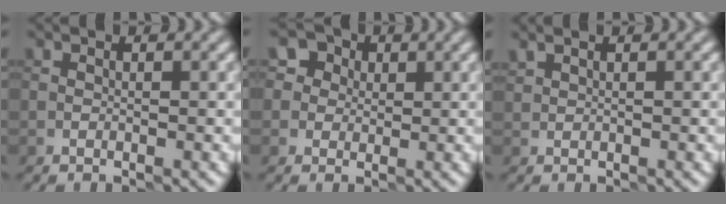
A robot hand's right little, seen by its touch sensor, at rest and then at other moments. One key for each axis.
{"total": 5.1, "fx": 2.7, "fy": 3.9, "fz": 1.8, "tx": -0.031, "ty": 0.015, "tz": 0.033}
{"total": 1.0, "fx": 0.9, "fy": 0.0, "fz": 0.2, "tx": -0.014, "ty": 0.004, "tz": 0.025}